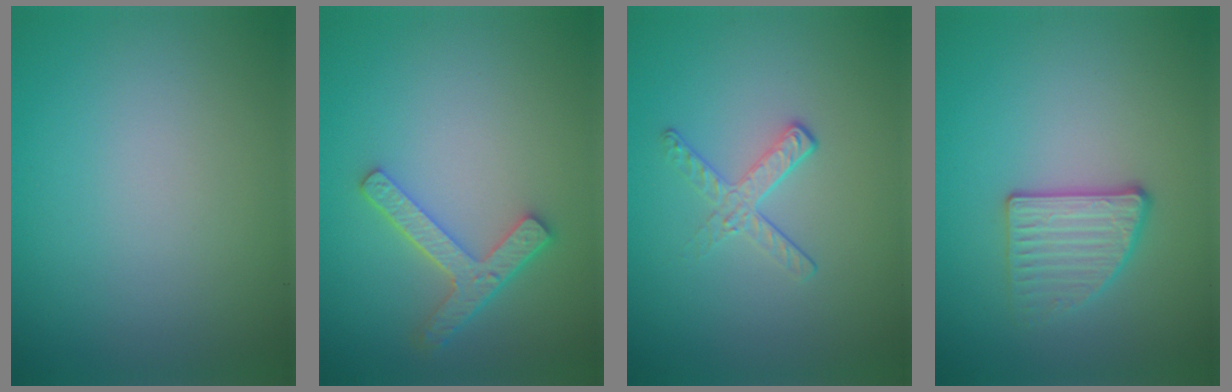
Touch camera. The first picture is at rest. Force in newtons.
{"total": 3.7, "press": 2.8, "slide": 2.3}
{"total": 1.9, "press": 1.1, "slide": 1.6}
{"total": 2.7, "press": 2.5, "slide": 1.2}